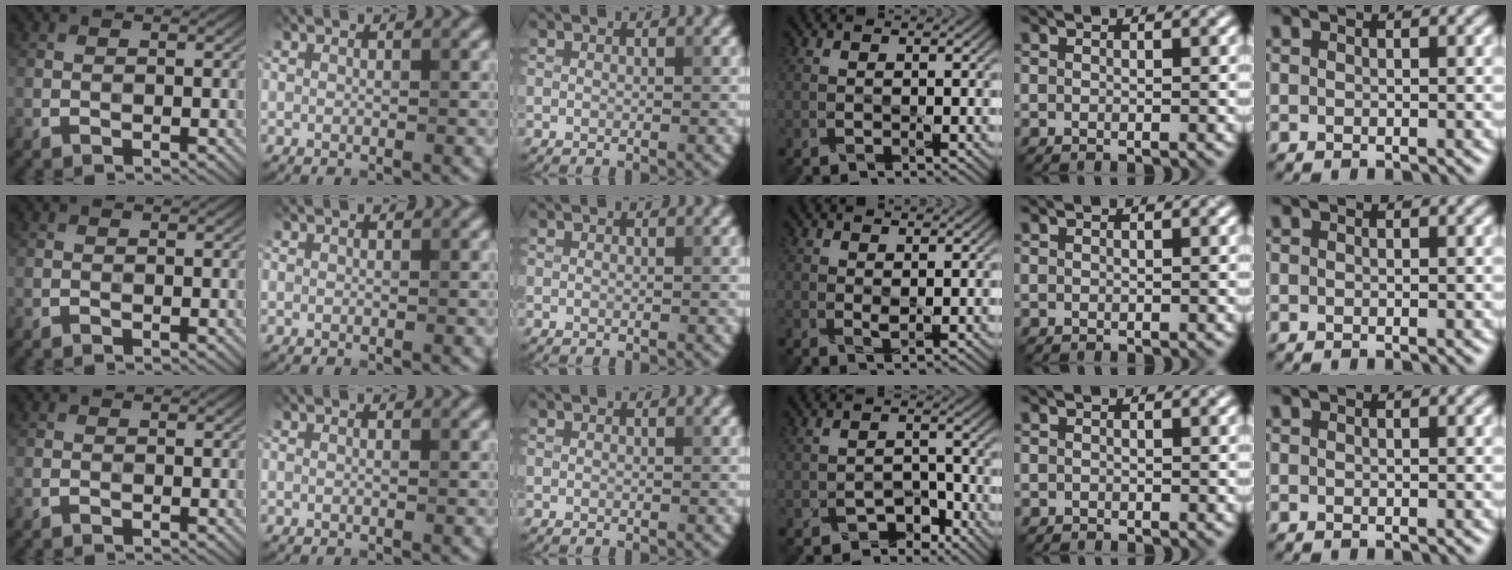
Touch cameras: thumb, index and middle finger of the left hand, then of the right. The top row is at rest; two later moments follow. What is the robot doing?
{"motion": "disassemble", "object": "velcro strap"}